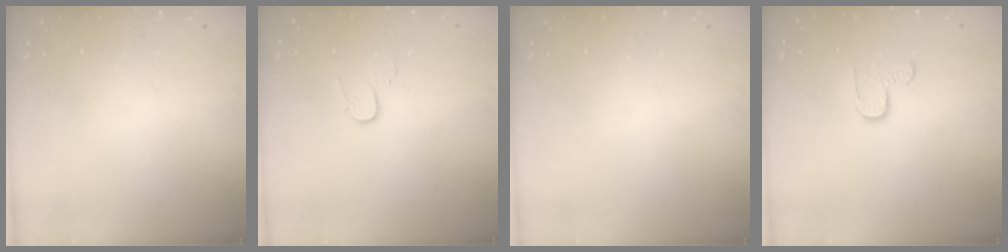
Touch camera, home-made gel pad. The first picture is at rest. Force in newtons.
{"total": 3.3, "press": 3.3, "slide": 0.3}
{"total": 0.0}
{"total": 4.7, "press": 4.6, "slide": 0.4}